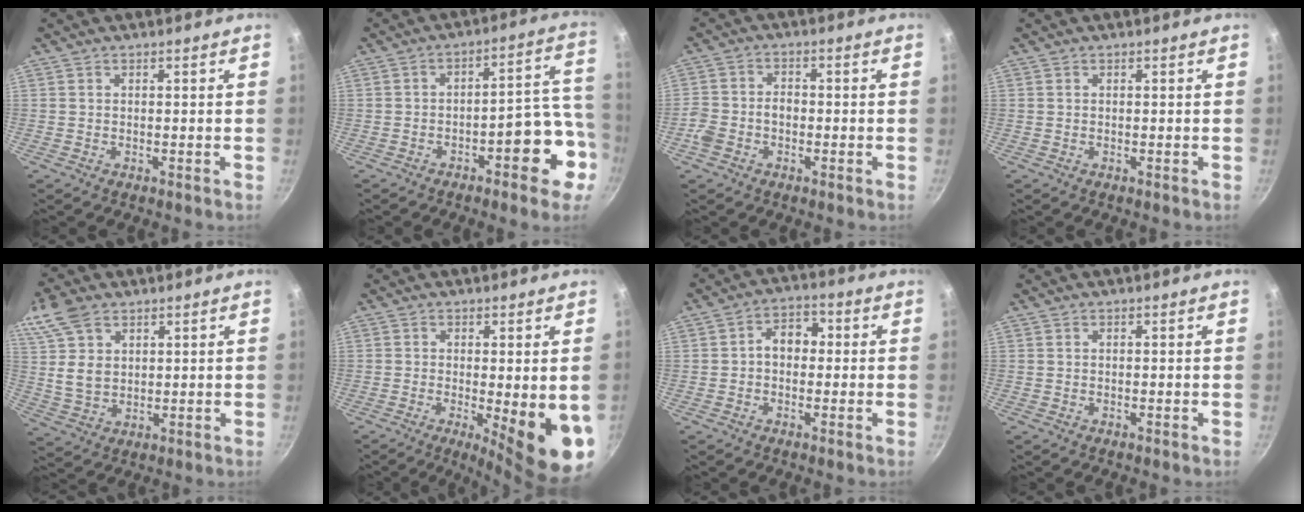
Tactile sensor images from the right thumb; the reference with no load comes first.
{"total": 11.4, "force": [-4.5, 4.8, 9.3], "torque": [-0.077, 0.065, -0.054]}
{"total": 5.3, "force": [-2.0, 3.9, 3.0], "torque": [-0.052, 0.027, -0.045]}
{"total": 0.0}
{"total": 10.3, "force": [5.3, 6.6, 5.9], "torque": [-0.096, -0.015, 0.109]}
{"total": 12.3, "force": [-2.6, 2.8, 11.7], "torque": [-0.141, -0.016, -0.026]}
{"total": 5.7, "force": [0.0, 4.3, 3.7], "torque": [-0.024, 0.020, -0.011]}
{"total": 0.0}